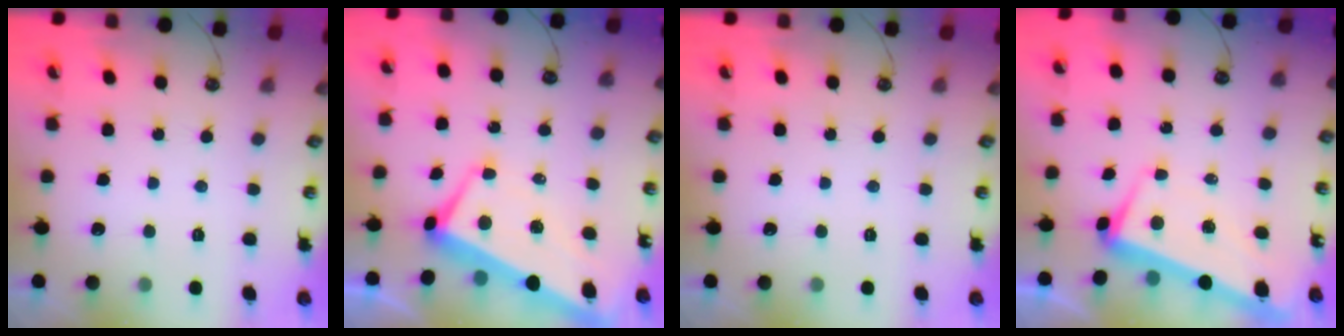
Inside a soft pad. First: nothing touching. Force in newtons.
{"total": 1.7, "press": 1.0, "slide": 1.3}
{"total": 0.0}
{"total": 2.1, "press": 0.6, "slide": 2.0}